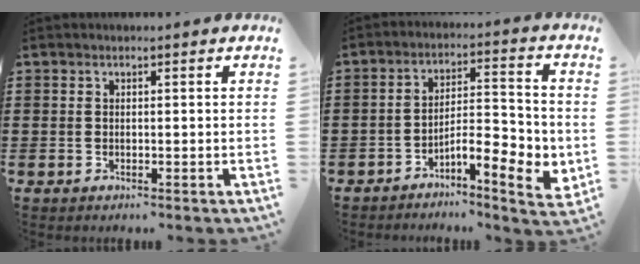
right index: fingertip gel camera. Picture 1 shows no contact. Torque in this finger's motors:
{"motor_torque": [1.21, -0.93, 0.22, 0.06]}